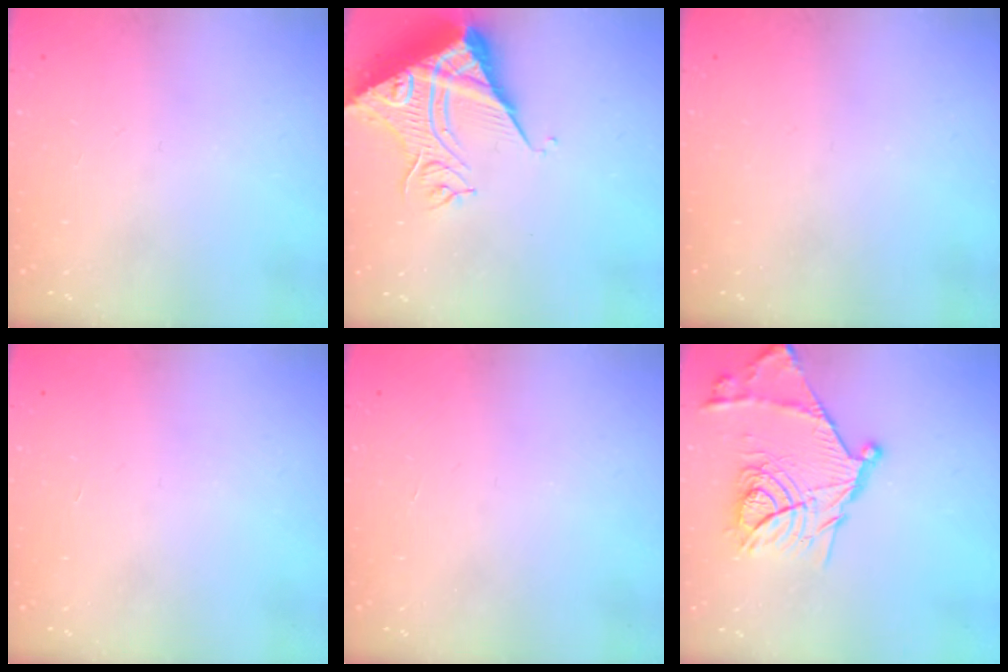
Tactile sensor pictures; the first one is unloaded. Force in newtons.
{"total": 12.0, "press": 11.9, "slide": 0.7}
{"total": 0.0}
{"total": 1.7, "press": 1.7, "slide": 0.1}
{"total": 1.6, "press": 1.5, "slide": 0.1}
{"total": 19.6, "press": 19.6, "slide": 0.6}